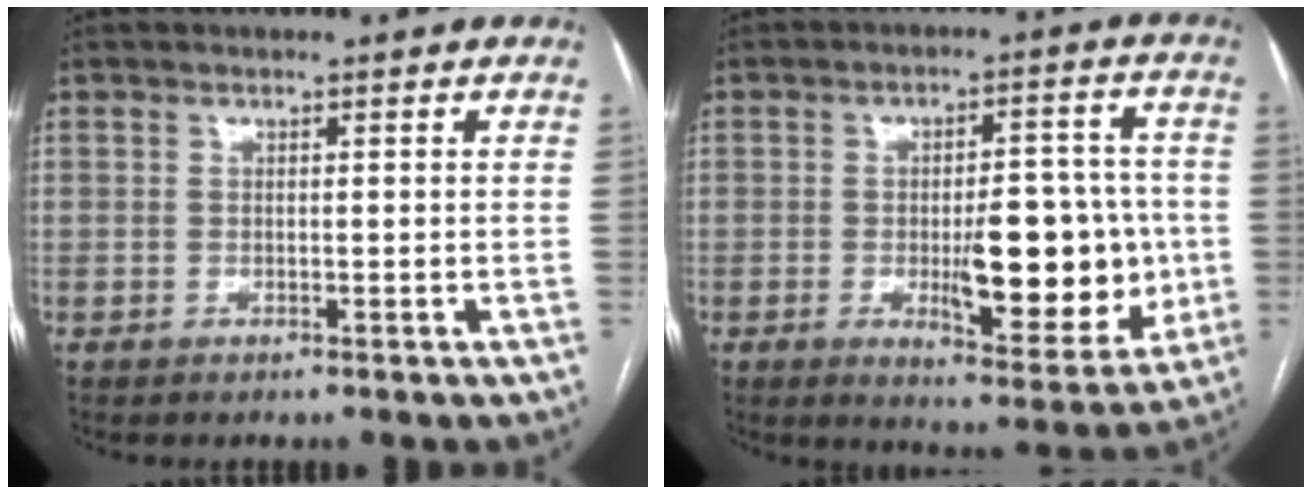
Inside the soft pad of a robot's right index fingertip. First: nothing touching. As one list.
[{"total": 14.2, "force": [-2.1, 5.1, 13.1], "torque": [-0.173, 0.007, -0.019]}]